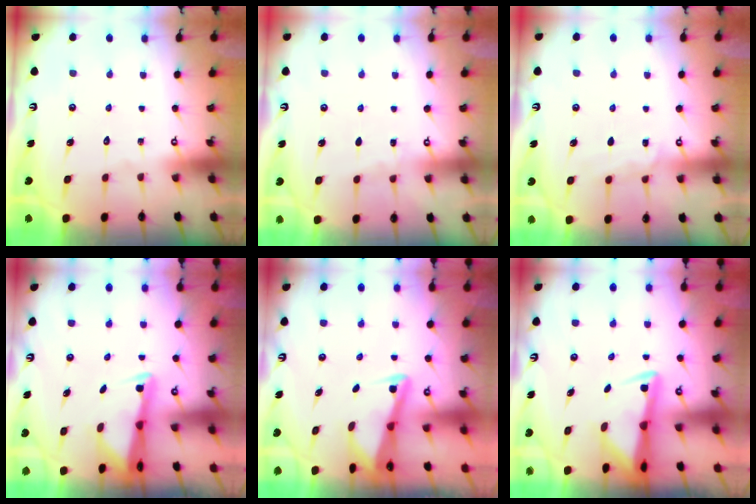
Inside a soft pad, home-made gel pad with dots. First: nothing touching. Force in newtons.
{"total": 2.4, "press": 2.4, "slide": 0.4}
{"total": 5.2, "press": 5.2, "slide": 0.5}
{"total": 2.7, "press": 2.7, "slide": 0.5}
{"total": 3.0, "press": 3.0, "slide": 0.4}
{"total": 2.8, "press": 2.8, "slide": 0.4}